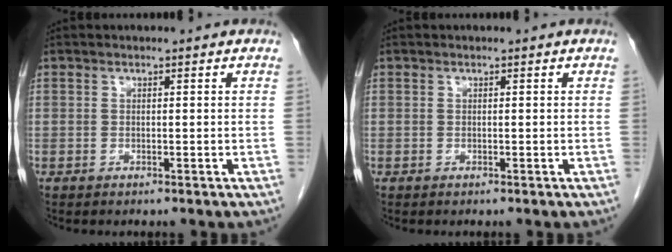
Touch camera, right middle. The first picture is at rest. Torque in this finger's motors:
{"motor_torque": [-0.04, -0.04, 0.00, 0.00]}